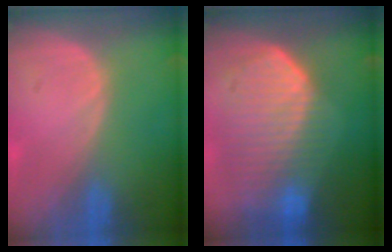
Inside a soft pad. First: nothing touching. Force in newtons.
{"total": 10.7, "press": 9.4, "slide": 5.1}